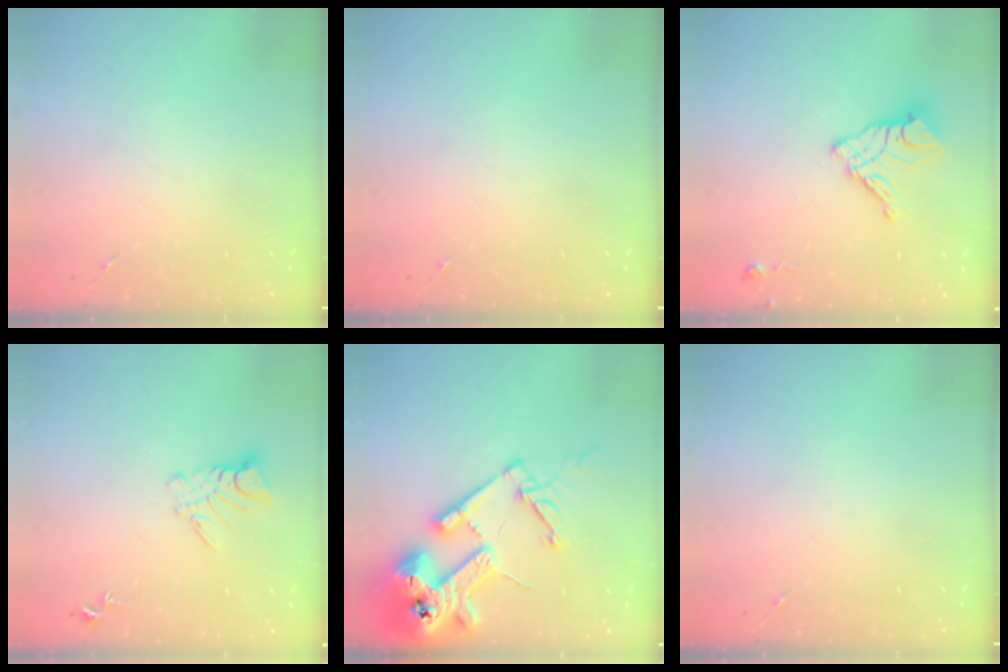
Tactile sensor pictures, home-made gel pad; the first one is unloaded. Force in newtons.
{"total": 0.0}
{"total": 13.5, "press": 13.4, "slide": 1.3}
{"total": 8.0, "press": 8.0, "slide": 0.7}
{"total": 21.7, "press": 21.5, "slide": 2.7}
{"total": 0.0}